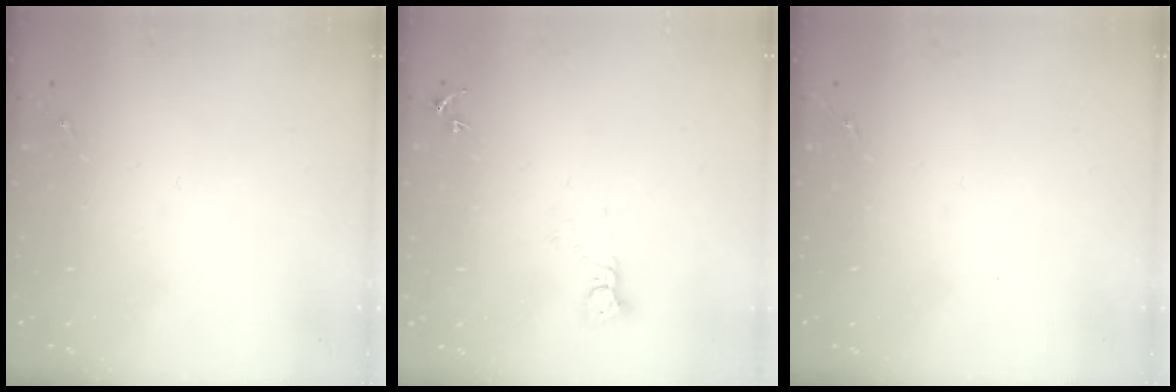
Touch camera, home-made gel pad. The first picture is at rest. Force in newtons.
{"total": 3.2, "press": 3.2, "slide": 0.4}
{"total": 0.0}